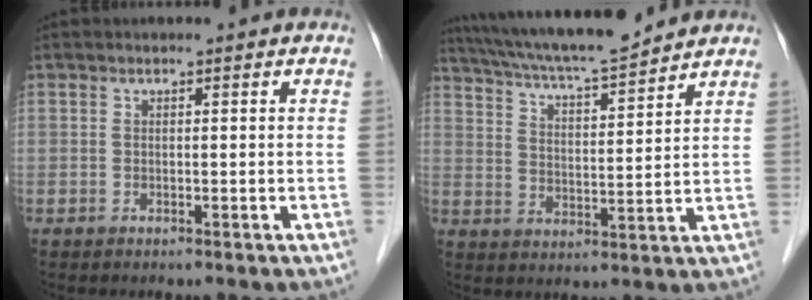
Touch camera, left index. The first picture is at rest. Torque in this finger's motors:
{"motor_torque": [0.07, -0.40, 0.46, 0.06]}